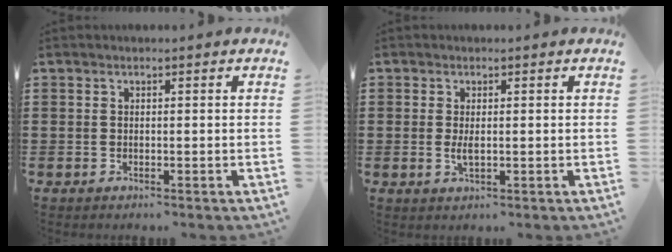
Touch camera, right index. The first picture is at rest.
{"total": 1.8, "force": [0.0, 0.7, 1.7], "torque": [-0.032, -0.001, 0.001]}